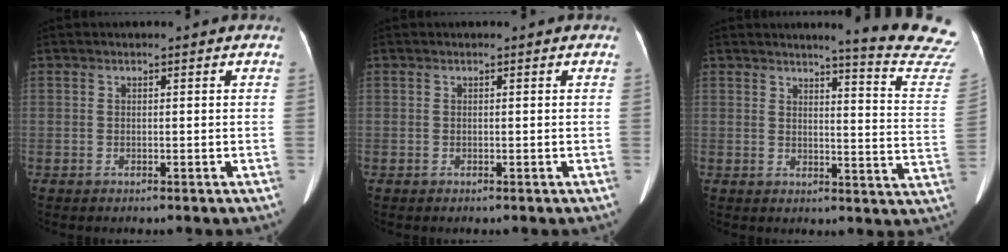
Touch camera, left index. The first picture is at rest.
{"total": 0.0}
{"total": 14.8, "force": [14.1, -1.6, 4.1], "torque": [-0.040, -0.134, 0.139]}